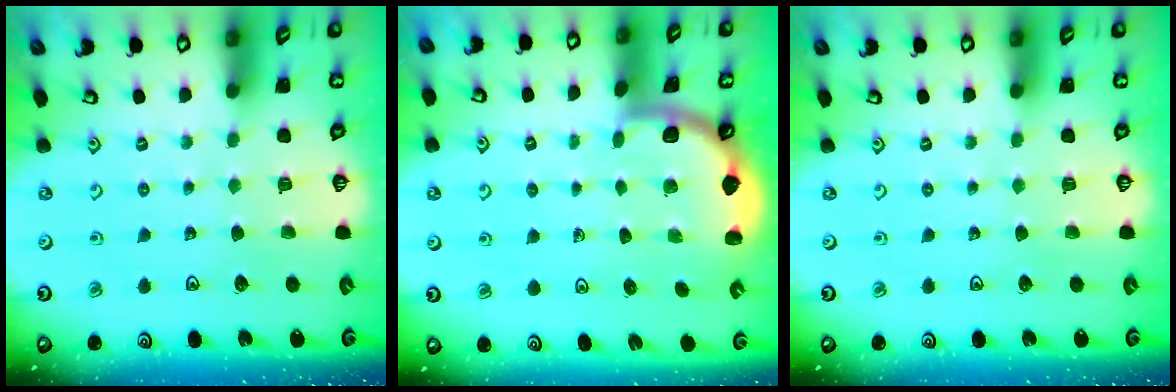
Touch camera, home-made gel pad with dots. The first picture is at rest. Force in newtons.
{"total": 1.6, "press": 1.6, "slide": 0.1}
{"total": 0.0}